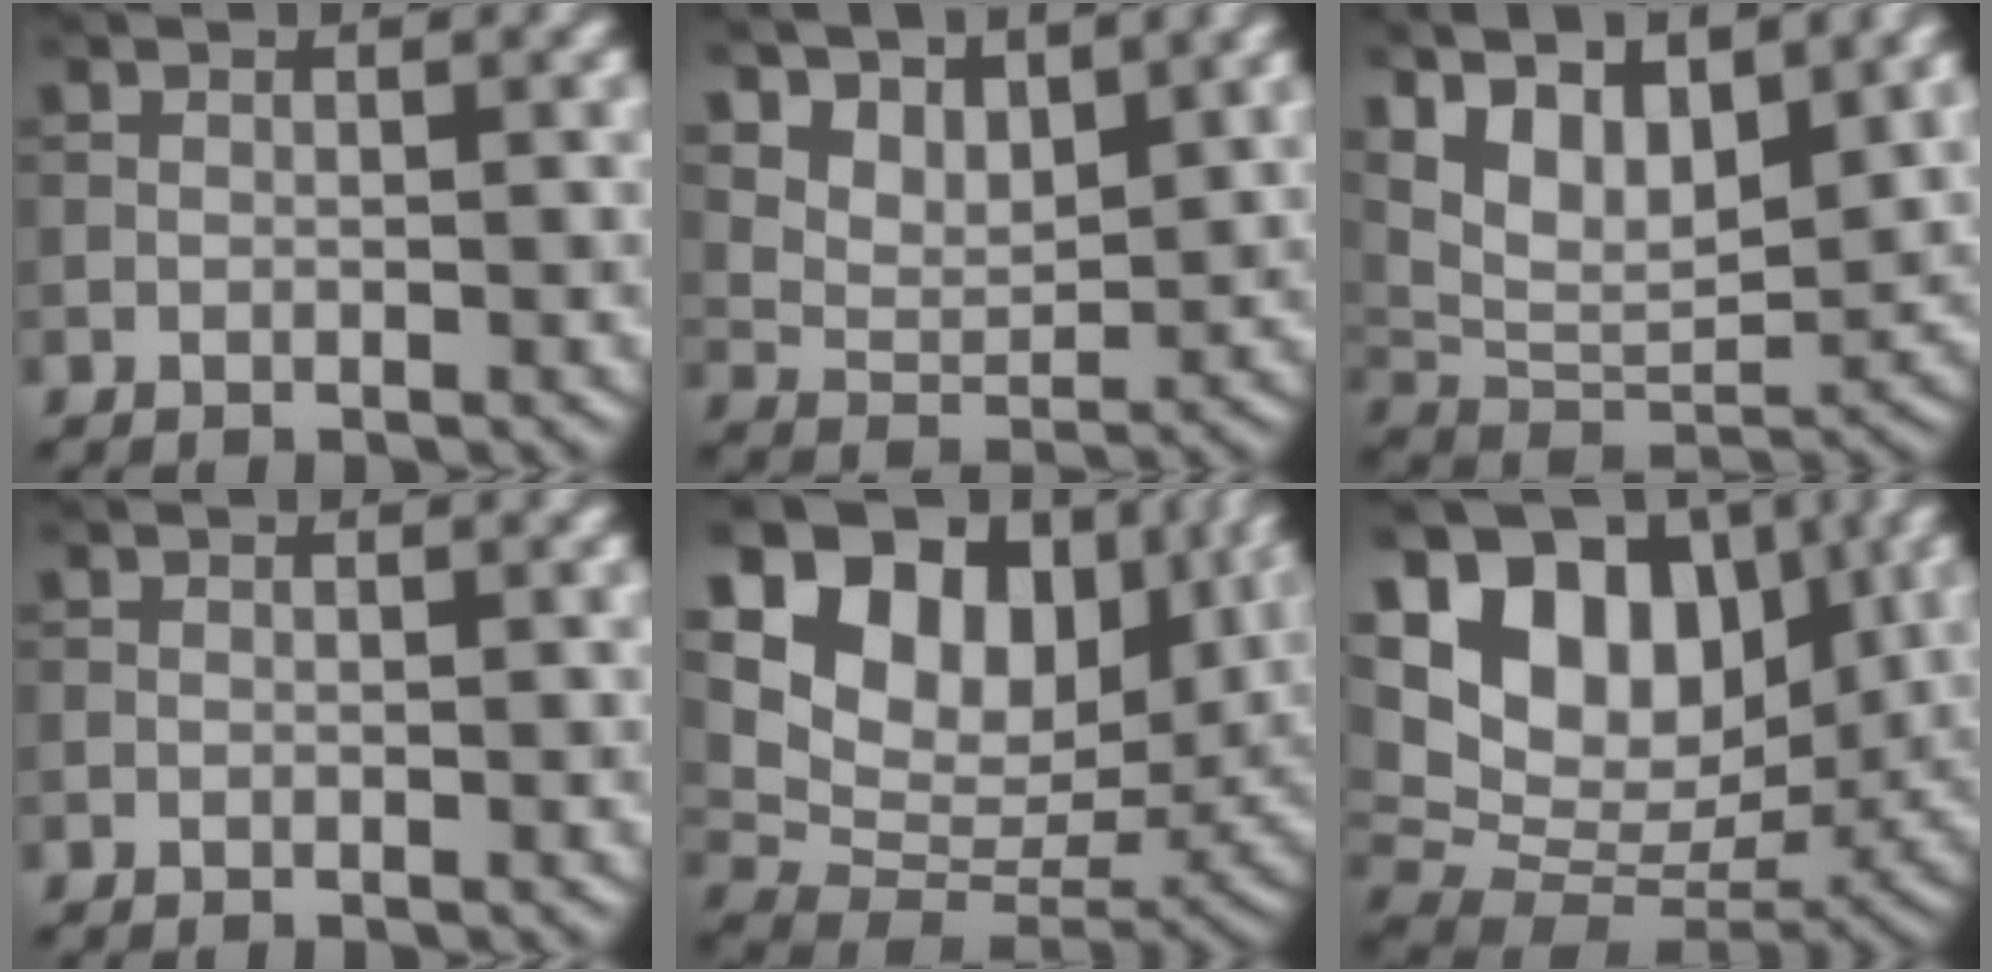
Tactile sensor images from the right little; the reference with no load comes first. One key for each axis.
{"total": 6.2, "fx": 4.9, "fy": 2.7, "fz": 2.7, "tx": -0.072, "ty": -0.013, "tz": 0.101}
{"total": 10.9, "fx": 5.9, "fy": 5.0, "fz": 7.7, "tx": -0.145, "ty": 0.008, "tz": 0.103}
{"total": 0.0}
{"total": 16.0, "fx": 7.5, "fy": 10.5, "fz": 9.5, "tx": -0.175, "ty": 0.024, "tz": 0.151}
{"total": 12.6, "fx": 4.7, "fy": 8.3, "fz": 8.3, "tx": -0.140, "ty": 0.019, "tz": 0.077}